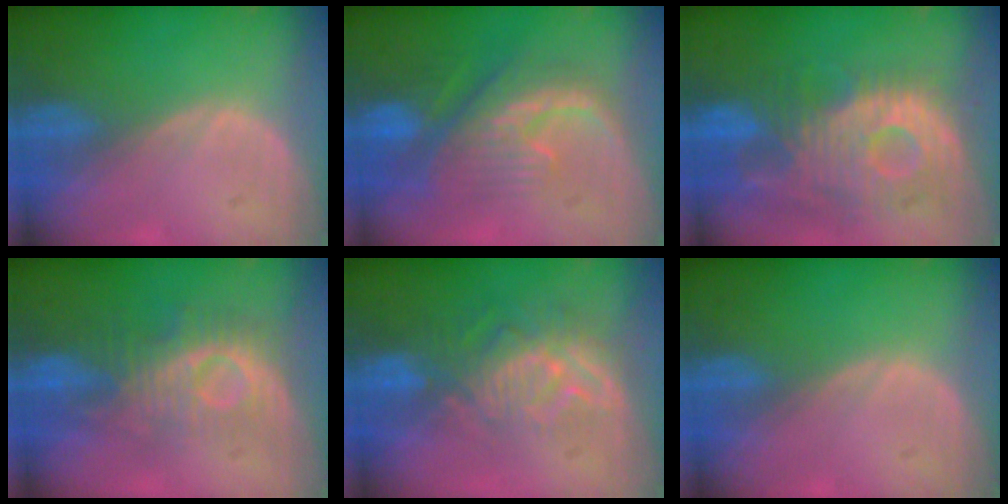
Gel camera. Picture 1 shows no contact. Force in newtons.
{"total": 9.2, "press": 8.9, "slide": 2.3}
{"total": 12.5, "press": 11.0, "slide": 5.9}
{"total": 8.8, "press": 8.3, "slide": 2.8}
{"total": 9.5, "press": 8.2, "slide": 4.7}
{"total": 0.0}